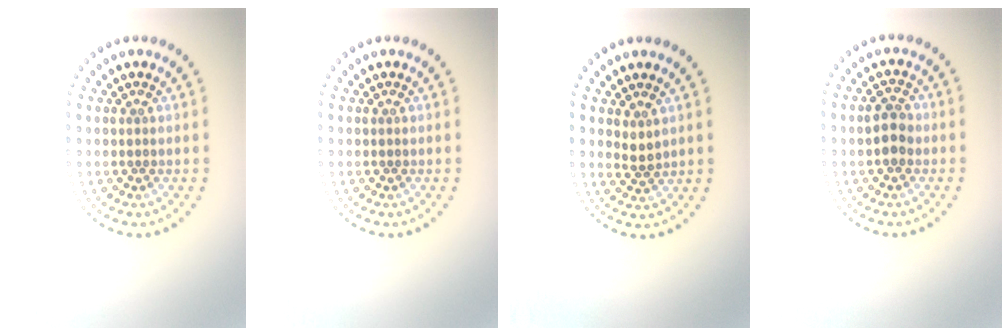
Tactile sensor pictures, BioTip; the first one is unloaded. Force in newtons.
{"total": 0.0}
{"total": 1.2, "press": 1.0, "slide": 0.6}
{"total": 2.3, "press": 2.3, "slide": 0.1}